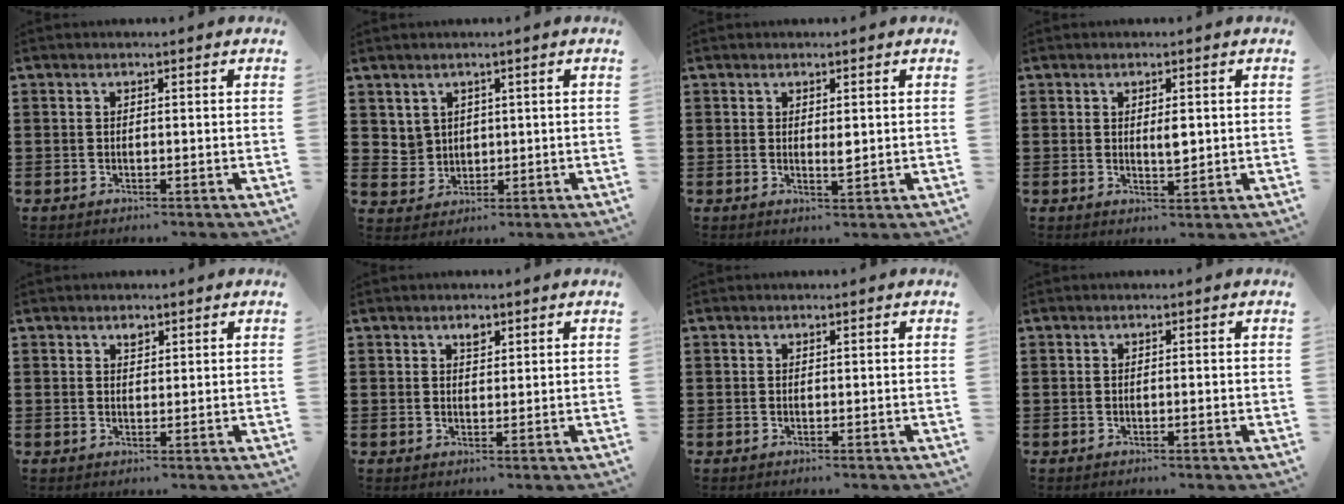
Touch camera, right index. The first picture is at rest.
{"total": 3.2, "force": [1.8, 2.6, 0.4], "torque": [-0.023, 0.007, 0.035]}
{"total": 1.9, "force": [0.3, 0.6, 1.8], "torque": [-0.034, 0.002, 0.004]}
{"total": 2.7, "force": [0.4, 1.0, 2.5], "torque": [-0.041, -0.001, 0.004]}
{"total": 1.2, "force": [0.8, 0.6, 0.6], "torque": [-0.005, -0.002, 0.013]}
{"total": 1.7, "force": [1.1, 0.9, 1.0], "torque": [-0.014, 0.001, 0.017]}
{"total": 0.0}
{"total": 0.6, "force": [-0.2, -0.1, 0.6], "torque": [-0.010, -0.005, -0.004]}